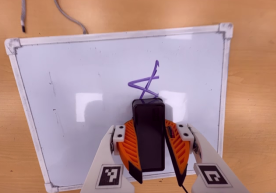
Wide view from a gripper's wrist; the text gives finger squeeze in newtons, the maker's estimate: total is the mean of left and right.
{"total": 11.4, "left": 11.1, "right": 11.7}